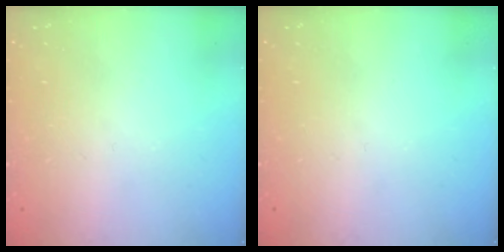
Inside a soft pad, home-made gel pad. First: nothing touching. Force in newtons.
{"total": 0.0}